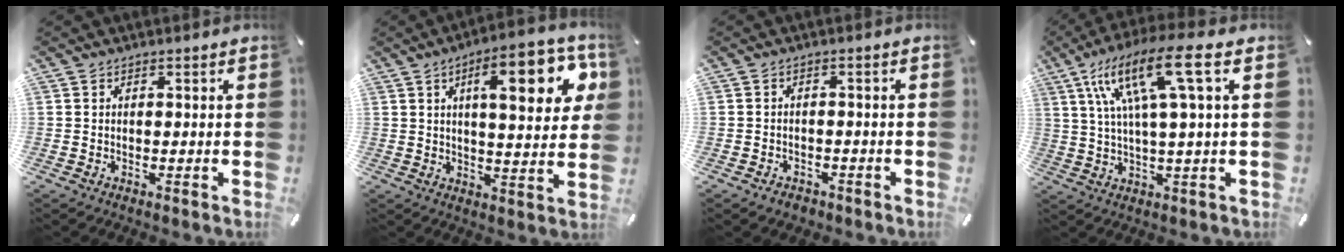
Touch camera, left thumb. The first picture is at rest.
{"total": 16.5, "force": [6.2, 5.9, 14.1], "torque": [-0.199, -0.012, 0.091]}
{"total": 2.3, "force": [-1.7, 1.5, 0.6], "torque": [-0.010, 0.009, -0.034]}
{"total": 16.5, "force": [6.1, 2.3, 15.2], "torque": [-0.312, -0.013, 0.089]}